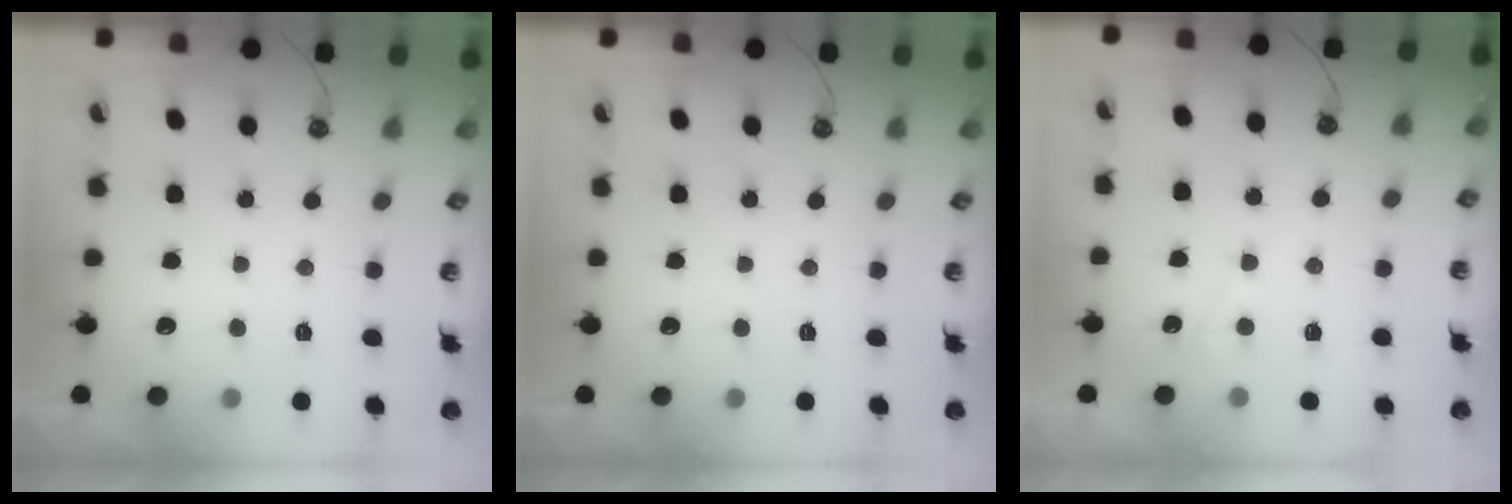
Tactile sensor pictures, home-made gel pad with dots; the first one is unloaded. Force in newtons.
{"total": 0.0}
{"total": 2.4, "press": 2.4, "slide": 0.4}